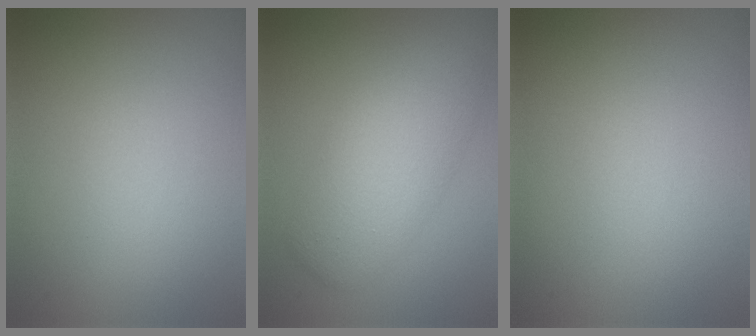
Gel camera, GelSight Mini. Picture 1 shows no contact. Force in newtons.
{"total": 5.4, "press": 5.4, "slide": 0.1}
{"total": 0.0}